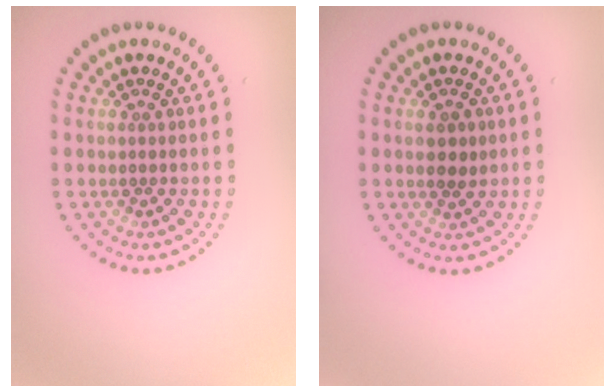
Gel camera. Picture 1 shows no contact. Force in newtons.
{"total": 1.9, "press": 1.9, "slide": 0.3}